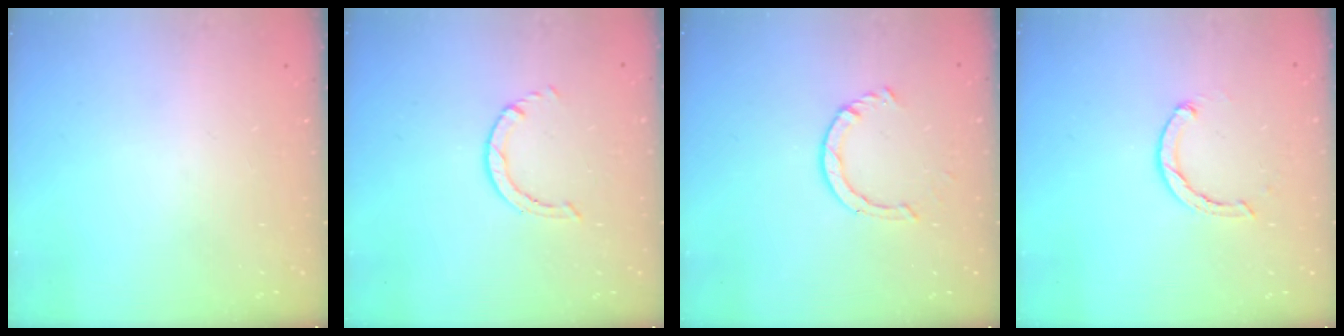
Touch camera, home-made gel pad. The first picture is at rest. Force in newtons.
{"total": 0.6, "press": 0.6, "slide": 0.1}
{"total": 3.2, "press": 3.2, "slide": 0.3}
{"total": 2.4, "press": 2.4, "slide": 0.1}